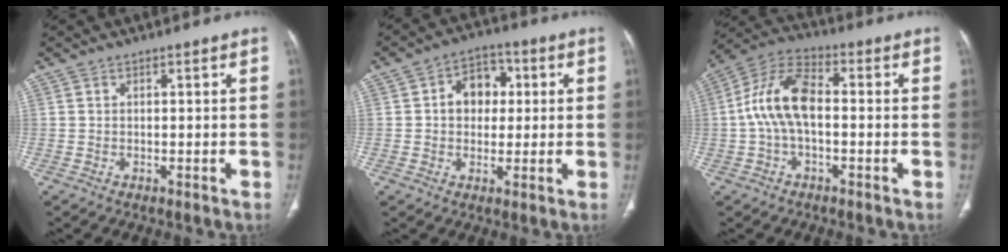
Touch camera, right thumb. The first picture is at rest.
{"total": 8.2, "force": [1.3, 6.3, 5.1], "torque": [-0.040, 0.012, 0.013]}
{"total": 11.4, "force": [-0.5, 6.0, 9.7], "torque": [-0.195, 0.035, -0.017]}